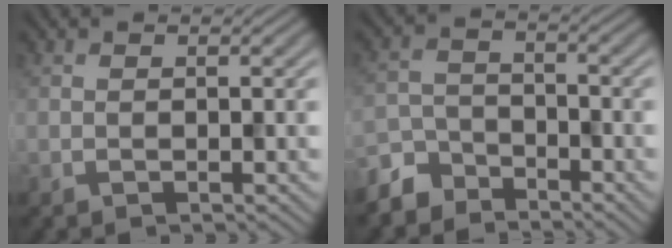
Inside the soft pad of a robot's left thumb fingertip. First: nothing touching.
{"total": 5.3, "force": [-4.6, 2.5, 1.1], "torque": [-0.027, -0.003, -0.104]}